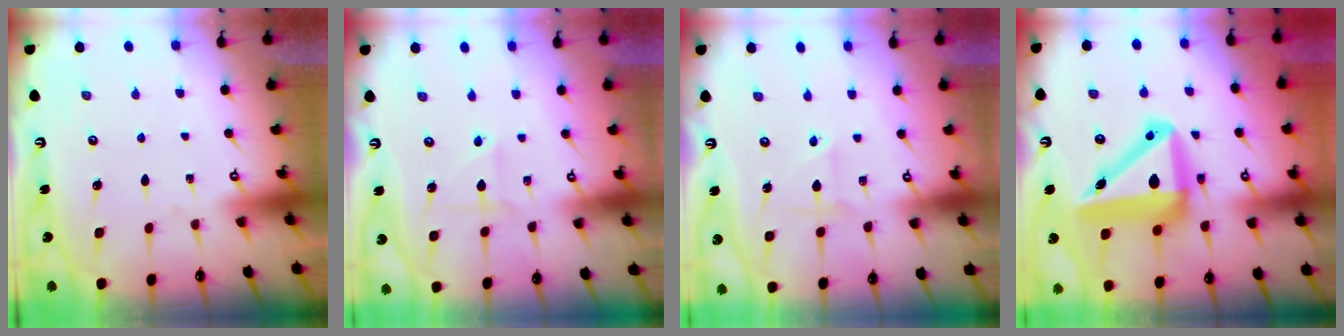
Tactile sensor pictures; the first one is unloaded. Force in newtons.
{"total": 2.3, "press": 2.3, "slide": 0.5}
{"total": 2.4, "press": 2.2, "slide": 1.0}
{"total": 15.8, "press": 15.5, "slide": 2.9}